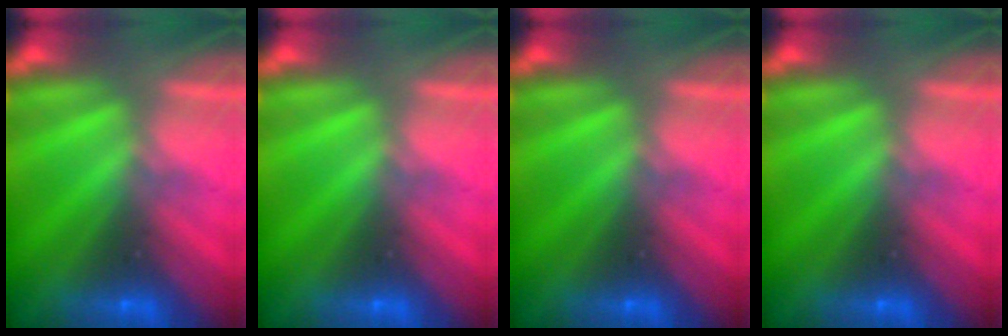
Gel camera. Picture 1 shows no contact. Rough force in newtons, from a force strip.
{"total": 0.0}
{"total": 0.0}
{"total": 0.0}